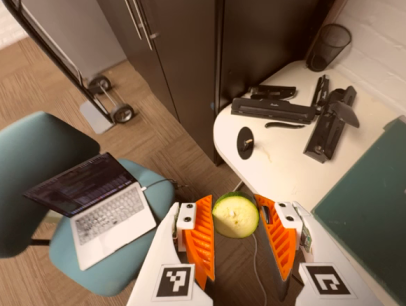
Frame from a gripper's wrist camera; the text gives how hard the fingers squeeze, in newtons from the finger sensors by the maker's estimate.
{"total": 9.0, "left": 9.1, "right": 8.8}